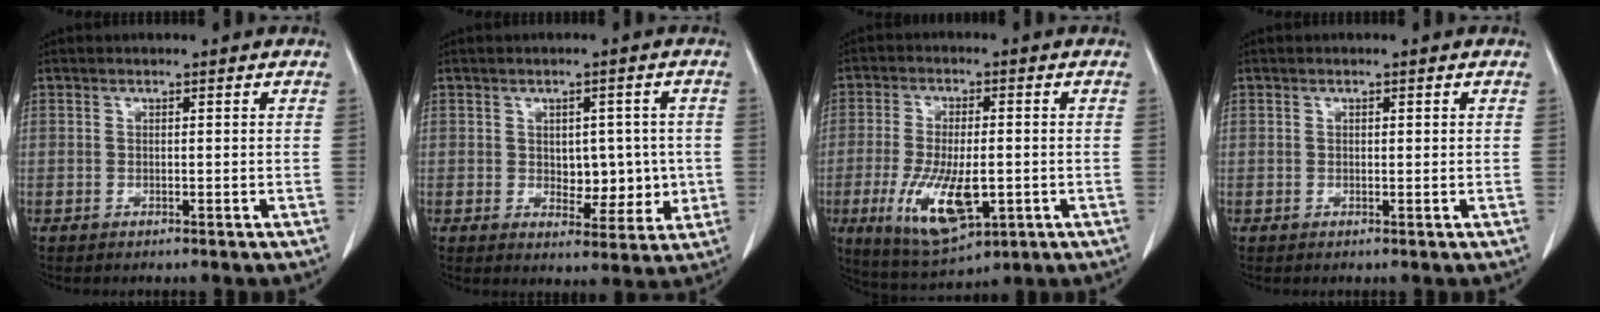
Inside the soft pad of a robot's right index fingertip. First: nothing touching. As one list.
[{"total": 7.4, "force": [-0.1, 4.6, 5.8], "torque": [-0.067, 0.010, 0.013]}, {"total": 12.5, "force": [-3.4, 4.7, 11.1], "torque": [-0.212, -0.017, -0.045]}, {"total": 0.7, "force": [0.1, 0.4, 0.6], "torque": [-0.015, -0.001, 0.004]}]